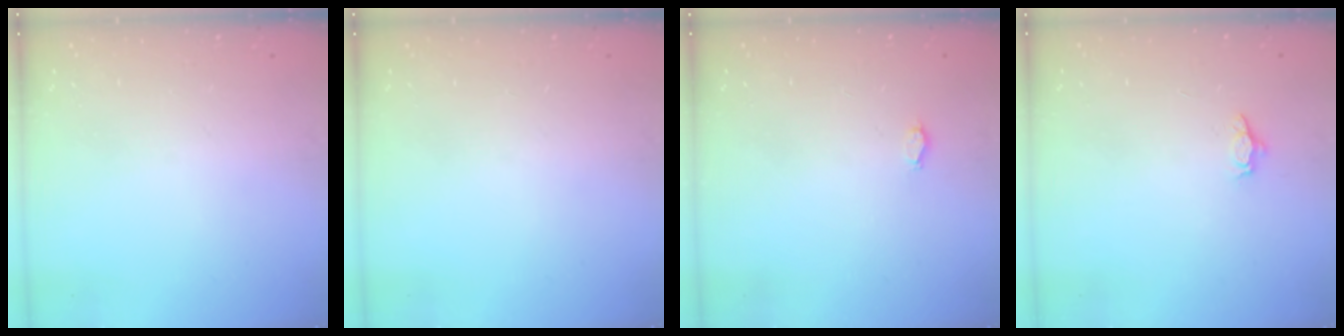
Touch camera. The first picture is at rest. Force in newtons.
{"total": 0.0}
{"total": 2.3, "press": 2.0, "slide": 1.2}
{"total": 3.3, "press": 3.2, "slide": 0.5}